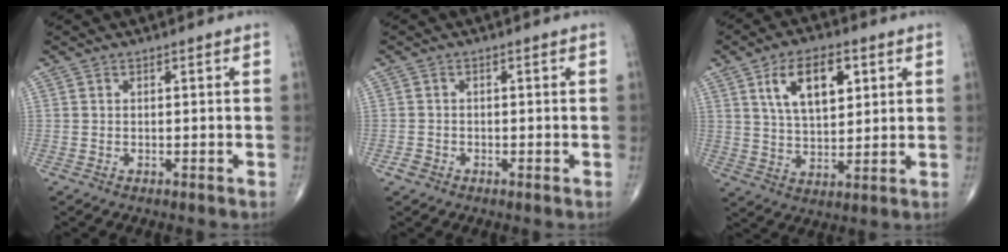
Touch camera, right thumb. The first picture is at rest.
{"total": 1.3, "force": [-0.8, 1.0, 0.3], "torque": [0.000, 0.004, -0.018]}
{"total": 11.6, "force": [4.5, 6.1, 8.8], "torque": [-0.126, -0.013, 0.082]}